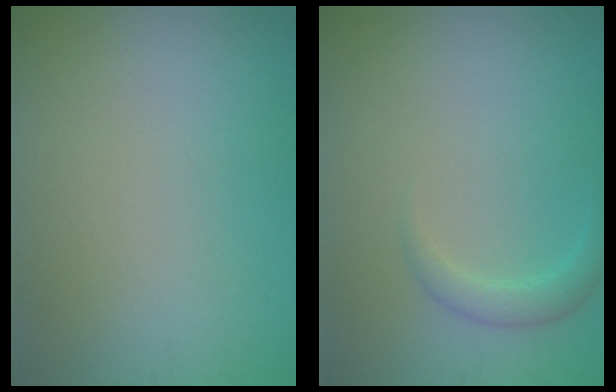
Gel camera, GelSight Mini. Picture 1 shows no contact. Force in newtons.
{"total": 1.6, "press": 1.6, "slide": 0.1}